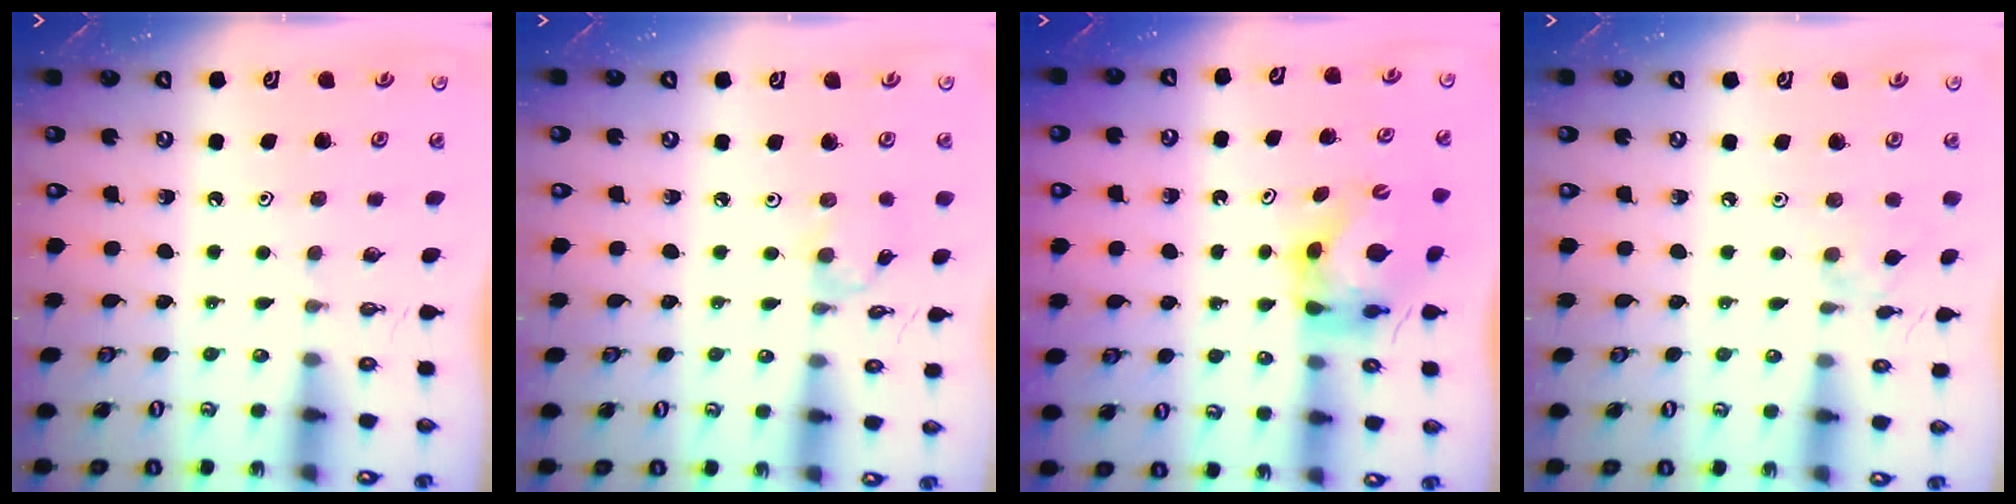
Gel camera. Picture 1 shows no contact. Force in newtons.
{"total": 0.9, "press": 0.8, "slide": 0.2}
{"total": 7.1, "press": 7.0, "slide": 0.8}
{"total": 2.5, "press": 2.5, "slide": 0.5}